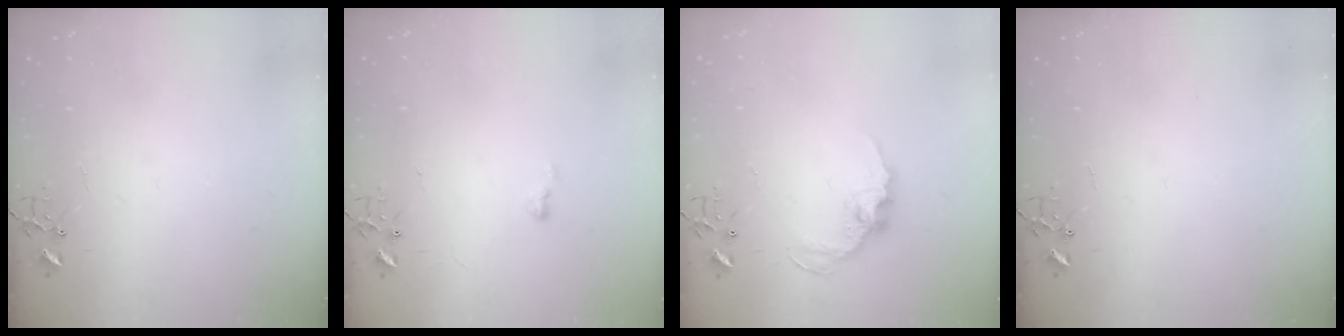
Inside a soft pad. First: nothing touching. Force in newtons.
{"total": 3.9, "press": 3.8, "slide": 0.5}
{"total": 10.7, "press": 10.7, "slide": 0.5}
{"total": 0.0}